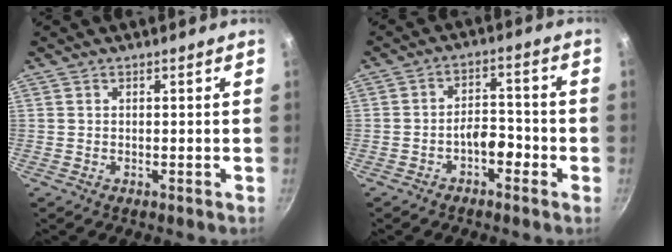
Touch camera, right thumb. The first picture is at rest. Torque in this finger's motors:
{"motor_torque": [0.88, 0.67, 0.71, -0.27, 0.02]}